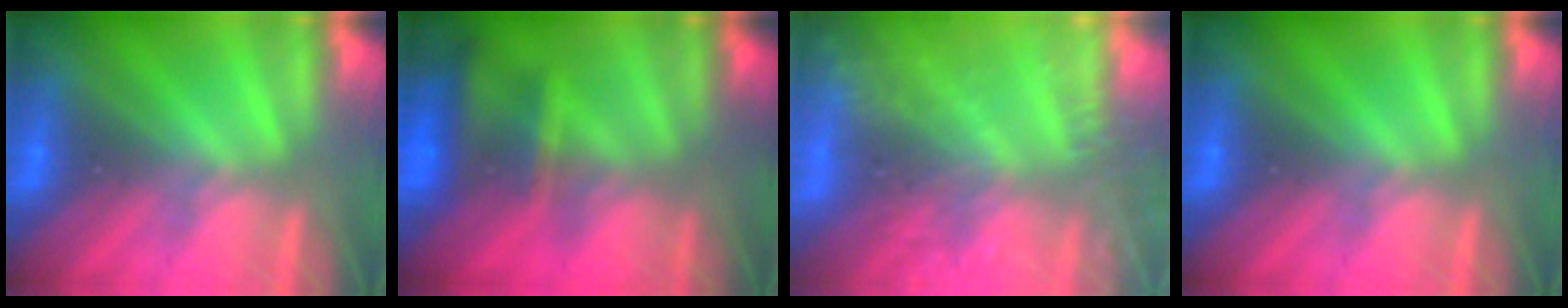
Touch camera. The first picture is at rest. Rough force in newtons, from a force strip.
{"total": 7.8}
{"total": 6.5}
{"total": 0.0}